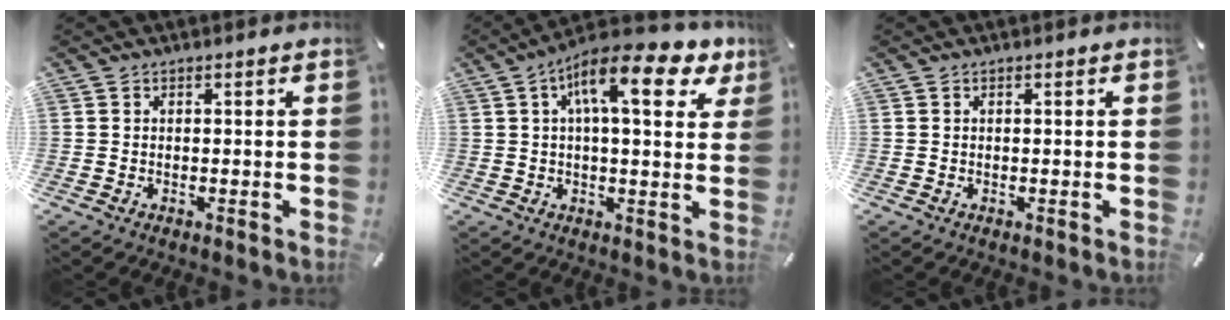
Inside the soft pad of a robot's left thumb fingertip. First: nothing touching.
{"total": 14.3, "force": [6.2, 5.1, 11.9], "torque": [-0.186, -0.016, 0.097]}
{"total": 0.0}